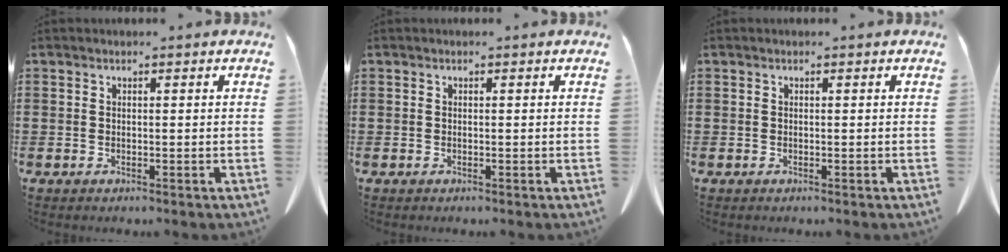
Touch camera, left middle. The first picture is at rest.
{"total": 0.0}
{"total": 0.0}